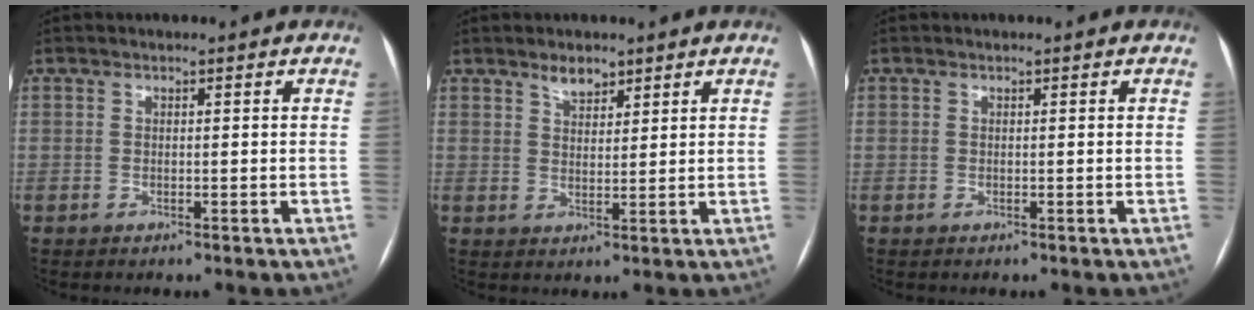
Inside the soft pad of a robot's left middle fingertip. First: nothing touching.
{"total": 2.9, "force": [2.3, 1.3, 1.2], "torque": [-0.024, -0.001, 0.041]}
{"total": 0.0}